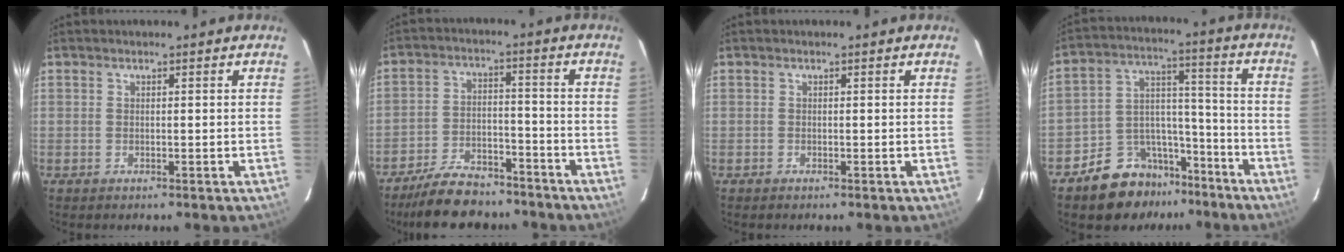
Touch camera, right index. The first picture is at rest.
{"total": 13.9, "force": [-11.4, 5.6, 5.5], "torque": [-0.124, 0.014, -0.172]}
{"total": 0.0}
{"total": 12.1, "force": [-9.0, 7.5, 3.3], "torque": [-0.065, 0.063, -0.130]}